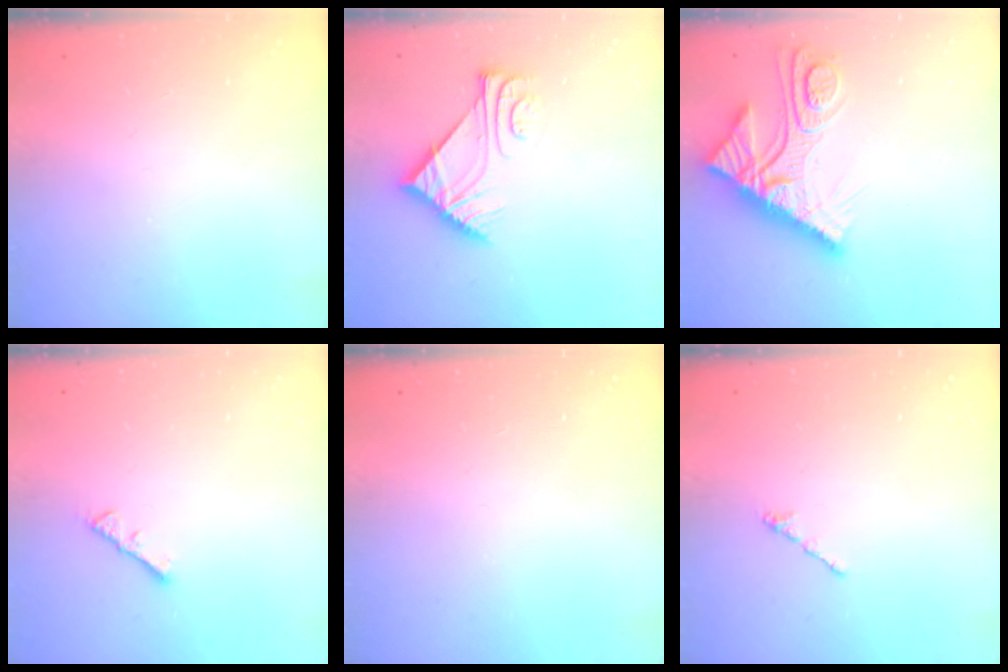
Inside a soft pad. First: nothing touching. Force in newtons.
{"total": 6.9, "press": 6.8, "slide": 0.8}
{"total": 15.3, "press": 15.3, "slide": 1.4}
{"total": 2.3, "press": 2.2, "slide": 0.4}
{"total": 0.0}
{"total": 0.5, "press": 0.4, "slide": 0.3}